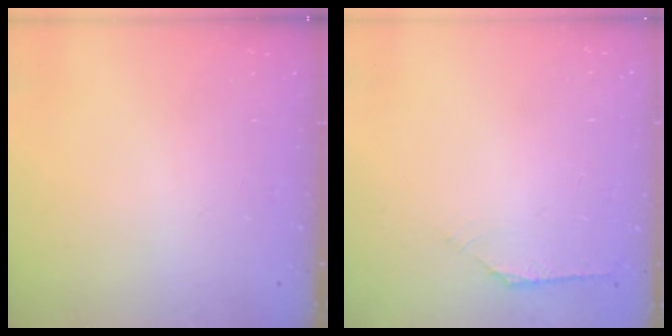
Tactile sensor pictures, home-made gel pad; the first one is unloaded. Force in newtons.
{"total": 2.1, "press": 2.0, "slide": 0.6}